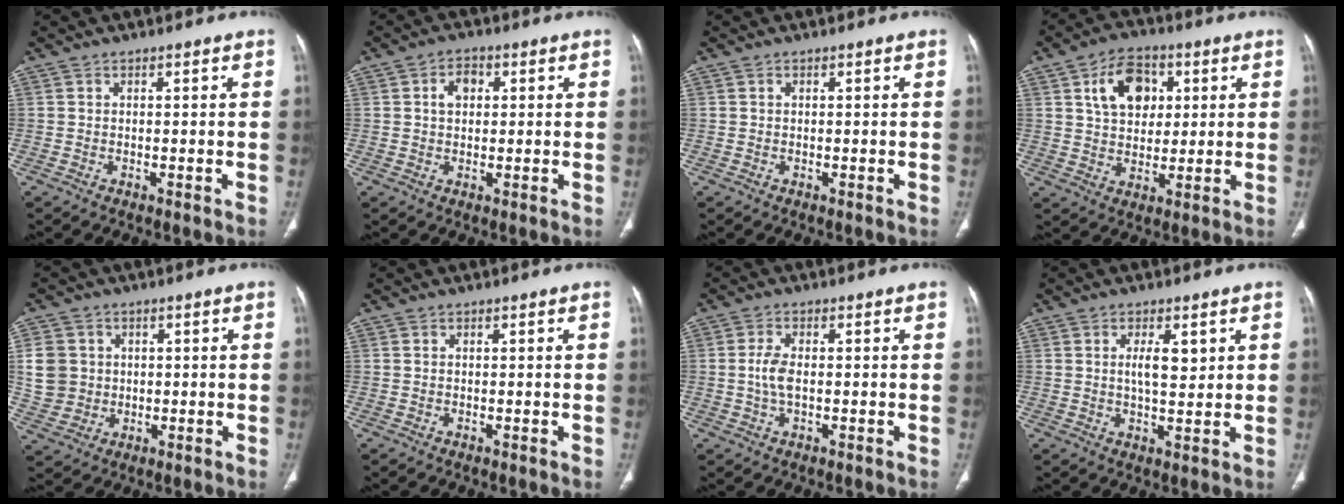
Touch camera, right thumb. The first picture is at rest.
{"total": 3.9, "force": [0.9, 2.8, 2.6], "torque": [-0.033, 0.008, 0.012]}
{"total": 0.0}
{"total": 10.7, "force": [3.6, 7.5, 6.8], "torque": [-0.081, -0.005, 0.060]}
{"total": 8.0, "force": [1.1, 7.4, 2.9], "torque": [-0.036, 0.002, 0.026]}
{"total": 0.0}
{"total": 3.7, "force": [-0.2, 1.7, 3.3], "torque": [-0.075, 0.004, -0.007]}
{"total": 5.2, "force": [1.5, 2.0, 4.6], "torque": [-0.065, -0.013, 0.027]}